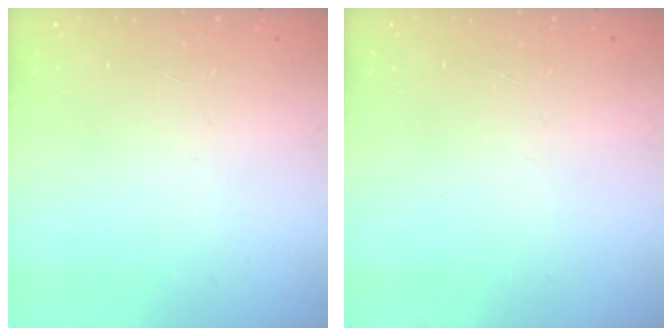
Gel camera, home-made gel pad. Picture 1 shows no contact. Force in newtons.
{"total": 0.0}